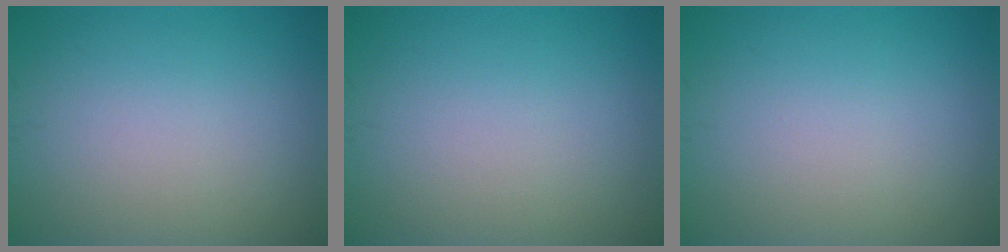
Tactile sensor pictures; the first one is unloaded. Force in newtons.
{"total": 0.0}
{"total": 0.0}